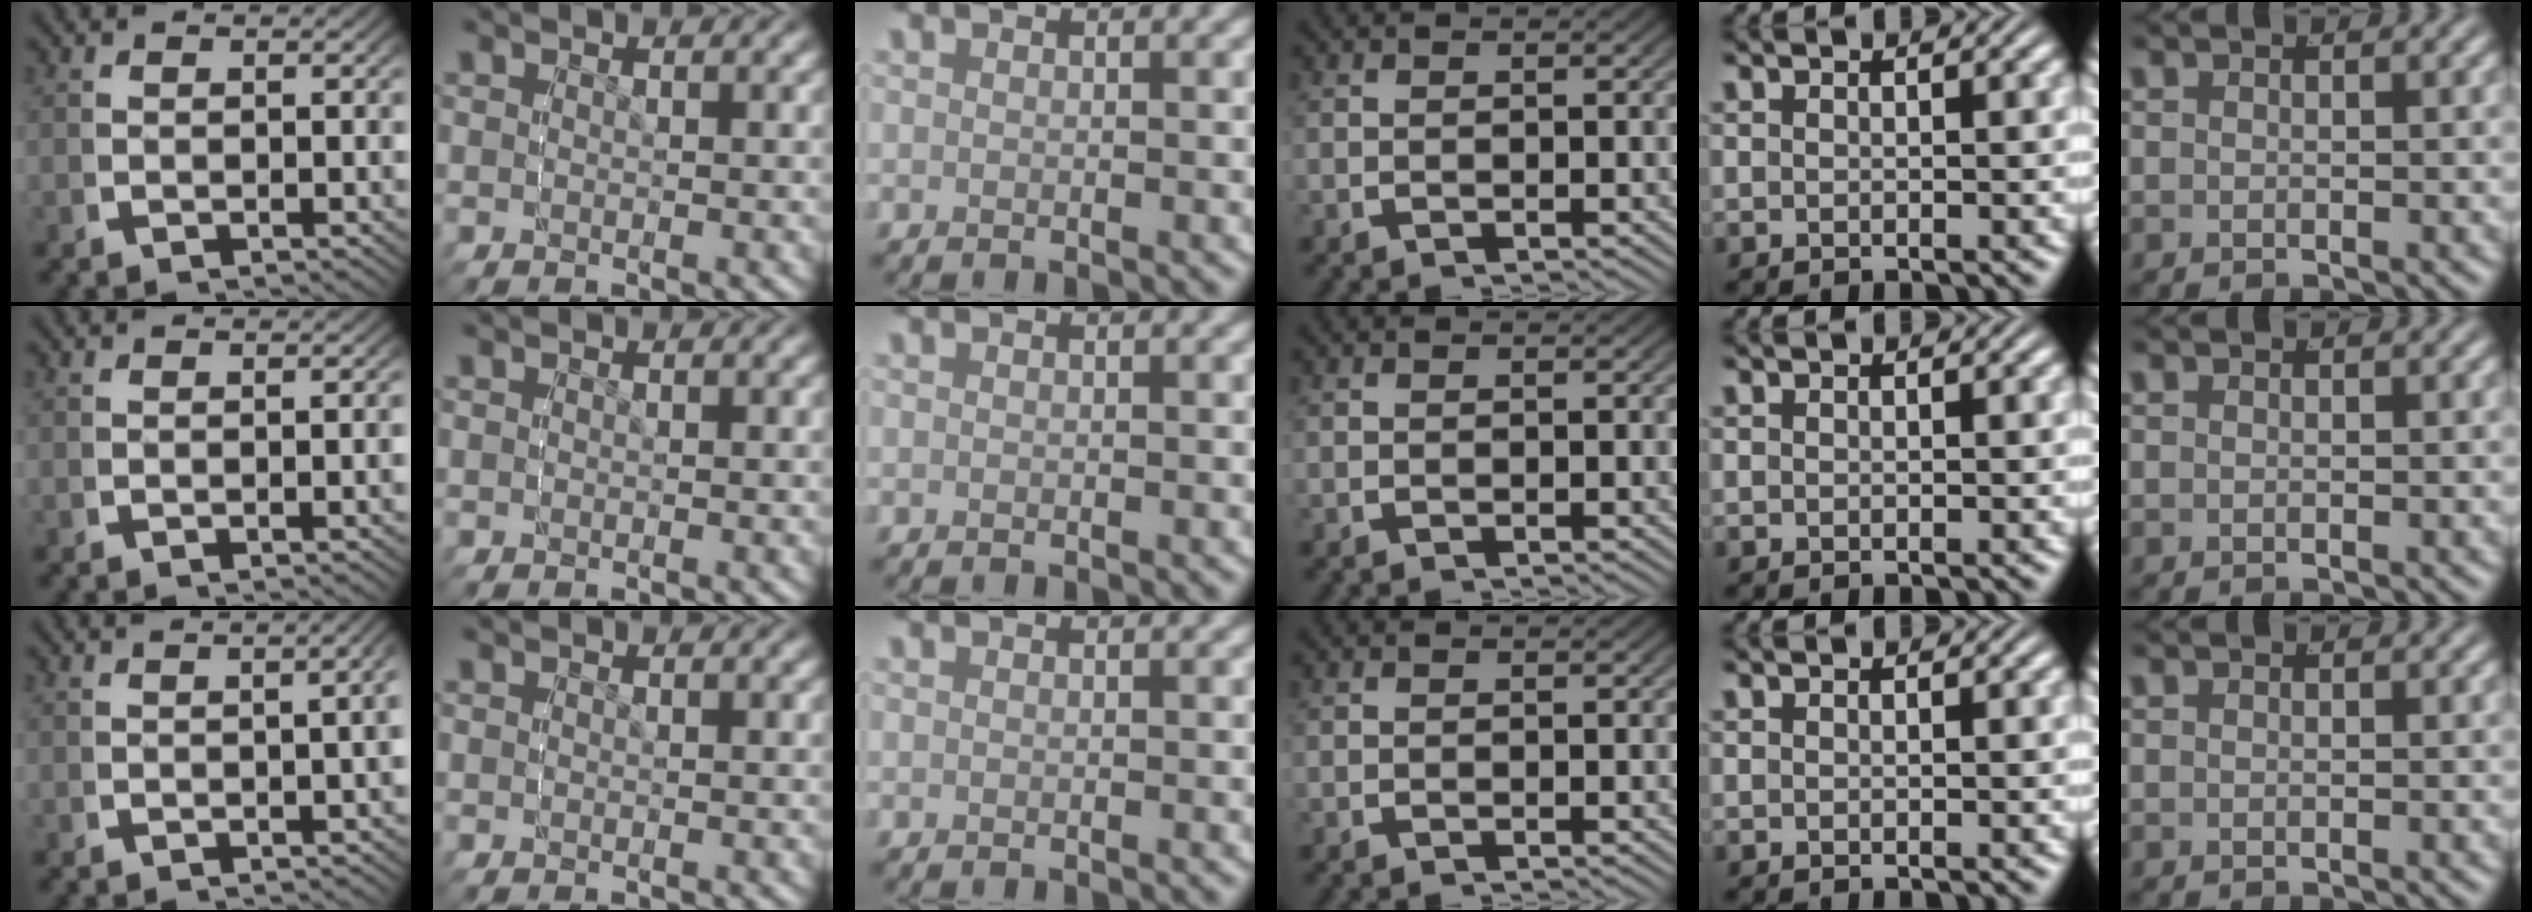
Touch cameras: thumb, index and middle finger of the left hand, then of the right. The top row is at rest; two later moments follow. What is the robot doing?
{"motion": "grasp_and_lifting", "object": "bottle"}